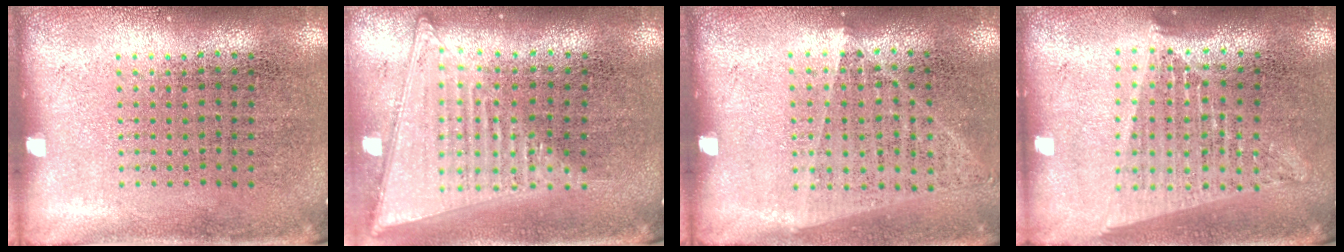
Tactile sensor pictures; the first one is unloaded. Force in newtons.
{"total": 1.7, "press": 1.6, "slide": 0.6}
{"total": 1.0, "press": 1.0, "slide": 0.3}
{"total": 1.8, "press": 1.6, "slide": 0.8}